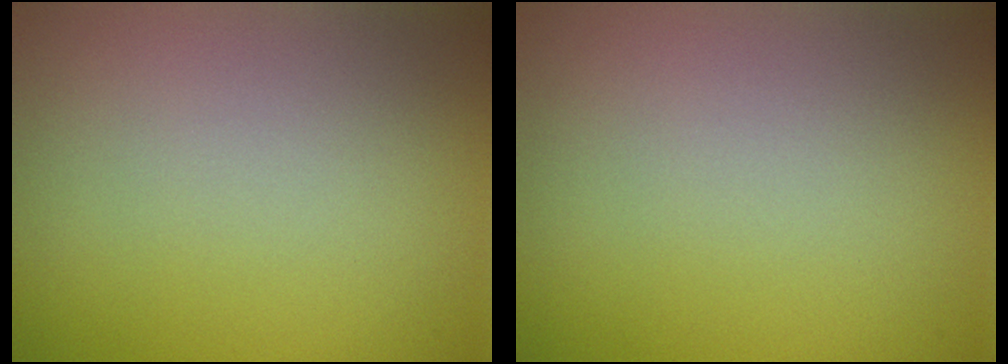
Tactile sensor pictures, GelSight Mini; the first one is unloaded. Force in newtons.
{"total": 0.0}